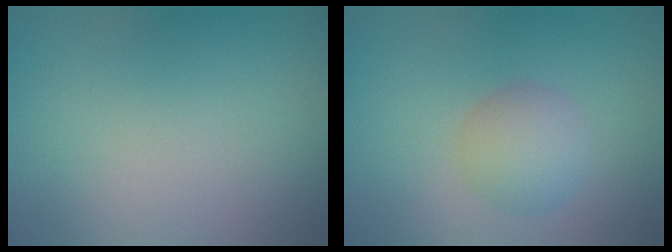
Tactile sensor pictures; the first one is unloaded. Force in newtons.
{"total": 2.8, "press": 2.8, "slide": 0.1}